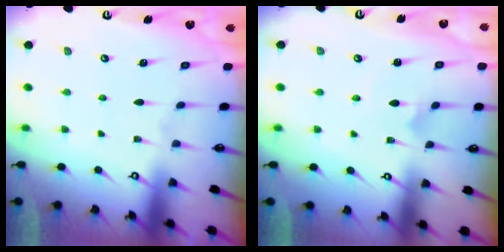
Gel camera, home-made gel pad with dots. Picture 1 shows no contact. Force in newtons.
{"total": 2.9, "press": 2.9, "slide": 0.2}